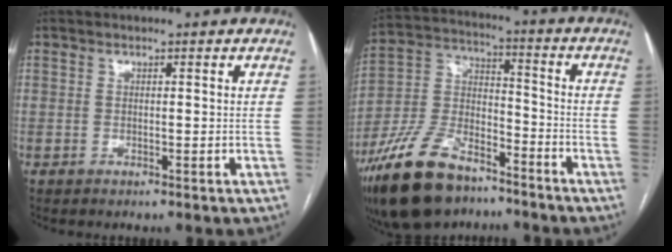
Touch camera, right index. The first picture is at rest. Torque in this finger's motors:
{"motor_torque": [-0.04, -0.29, -0.03, -0.21]}